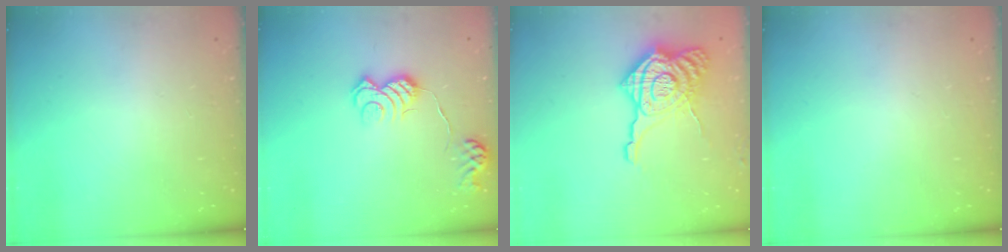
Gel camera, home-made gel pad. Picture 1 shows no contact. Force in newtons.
{"total": 11.1, "press": 11.0, "slide": 1.0}
{"total": 16.3, "press": 16.2, "slide": 1.8}
{"total": 0.0}